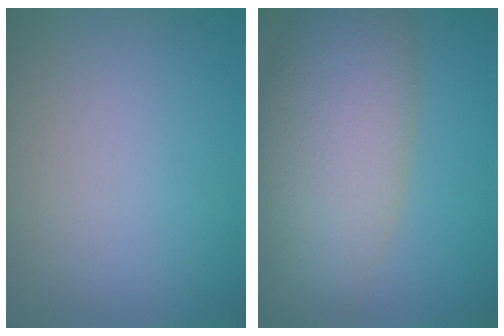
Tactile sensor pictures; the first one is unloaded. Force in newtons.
{"total": 9.6, "press": 9.6, "slide": 0.5}